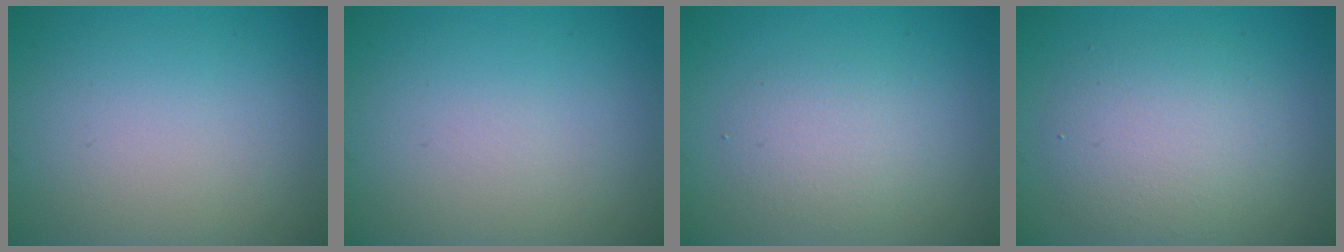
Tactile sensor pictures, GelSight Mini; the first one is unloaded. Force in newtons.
{"total": 0.0}
{"total": 2.2, "press": 2.2, "slide": 0.2}
{"total": 4.4, "press": 4.4, "slide": 0.3}